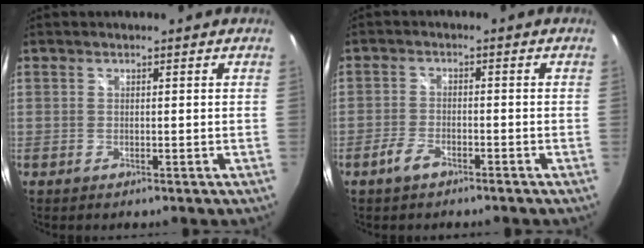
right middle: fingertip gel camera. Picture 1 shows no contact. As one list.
[{"total": 3.4, "force": [-2.5, 1.3, 1.9], "torque": [-0.056, 0.002, -0.050]}]